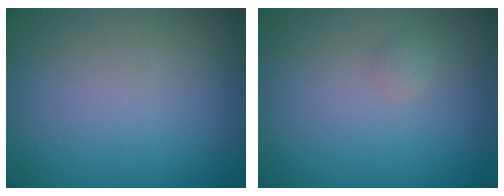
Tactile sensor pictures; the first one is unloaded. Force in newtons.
{"total": 0.6, "press": 0.6, "slide": 0.0}